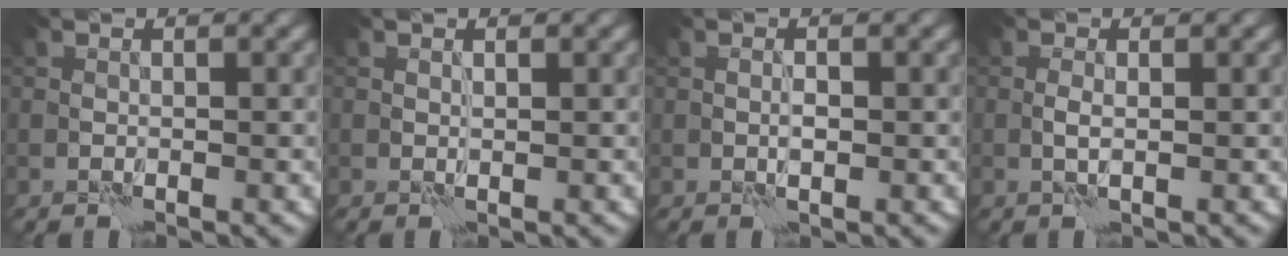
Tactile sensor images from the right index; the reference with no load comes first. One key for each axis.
{"total": 0.5, "fx": 0.5, "fy": -0.1, "fz": 0.1, "tx": -0.001, "ty": -0.004, "tz": 0.009}
{"total": 0.8, "fx": 0.2, "fy": 0.1, "fz": 0.7, "tx": -0.015, "ty": -0.001, "tz": 0.004}
{"total": 0.9, "fx": 0.2, "fy": 0.1, "fz": 0.9, "tx": -0.020, "ty": -0.002, "tz": 0.001}